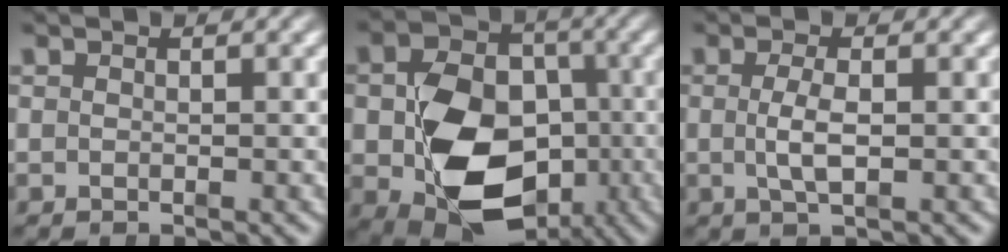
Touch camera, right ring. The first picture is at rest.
{"total": 11.6, "force": [-3.5, 8.1, 7.5], "torque": [-0.151, -0.051, -0.039]}
{"total": 2.2, "force": [-0.3, 0.2, 2.2], "torque": [-0.045, -0.007, 0.001]}